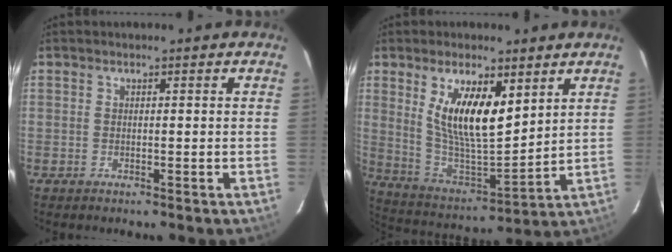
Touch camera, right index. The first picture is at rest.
{"total": 14.6, "force": [6.3, 5.3, 12.0], "torque": [-0.225, -0.005, 0.130]}